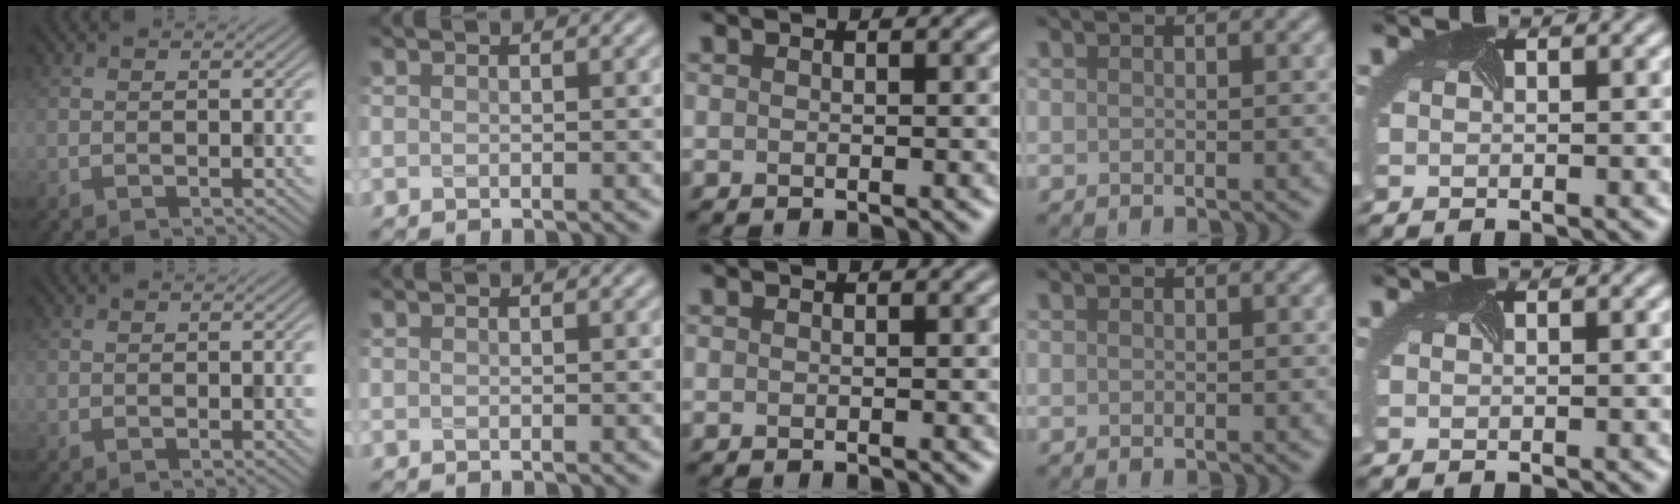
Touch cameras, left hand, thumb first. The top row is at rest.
{}